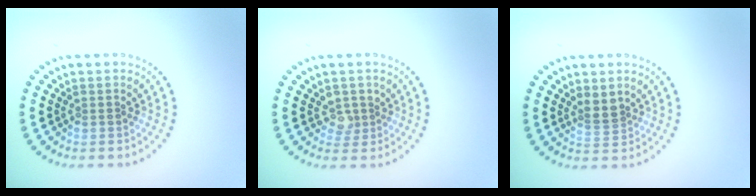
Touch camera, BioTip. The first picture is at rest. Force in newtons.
{"total": 1.6, "press": 1.3, "slide": 0.9}
{"total": 1.7, "press": 1.2, "slide": 1.1}